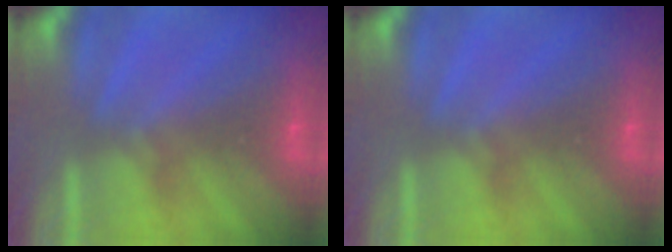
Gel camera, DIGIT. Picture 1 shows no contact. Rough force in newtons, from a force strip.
{"total": 0.0}